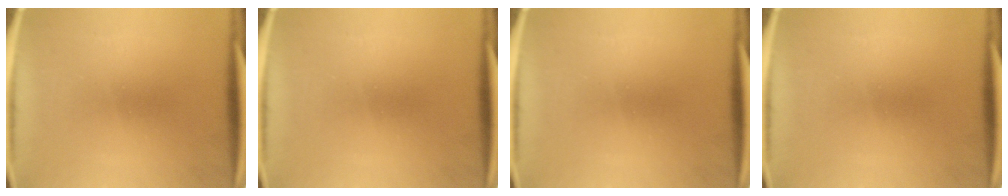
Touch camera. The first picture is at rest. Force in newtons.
{"total": 0.0}
{"total": 0.0}
{"total": 0.0}